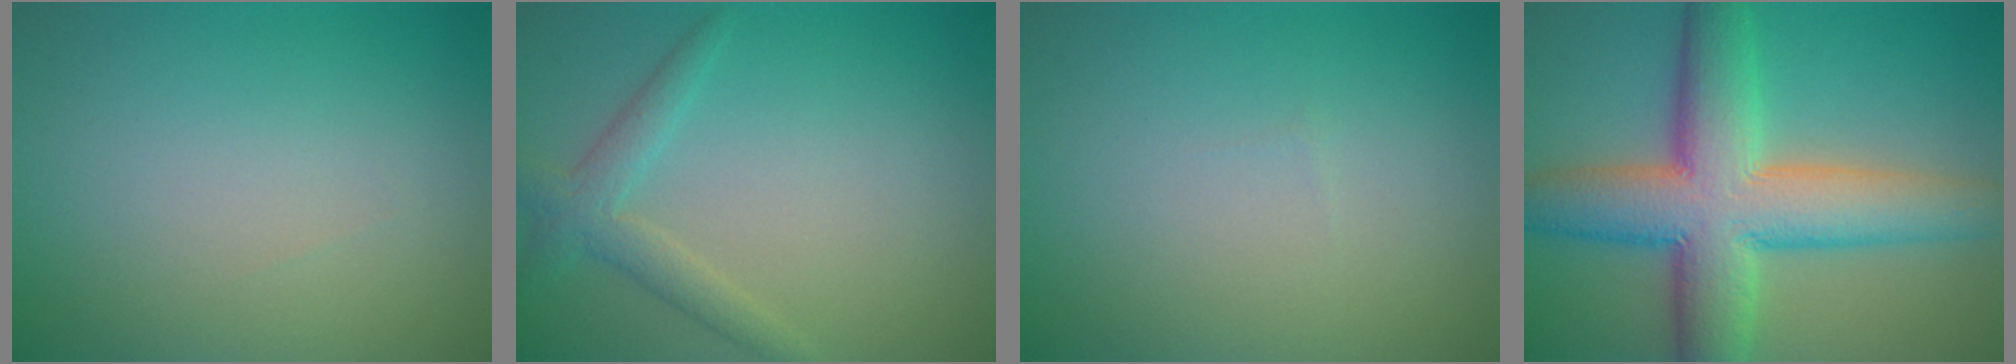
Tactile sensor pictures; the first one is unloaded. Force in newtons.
{"total": 2.6, "press": 2.6, "slide": 0.2}
{"total": 0.0}
{"total": 11.2, "press": 11.1, "slide": 0.8}